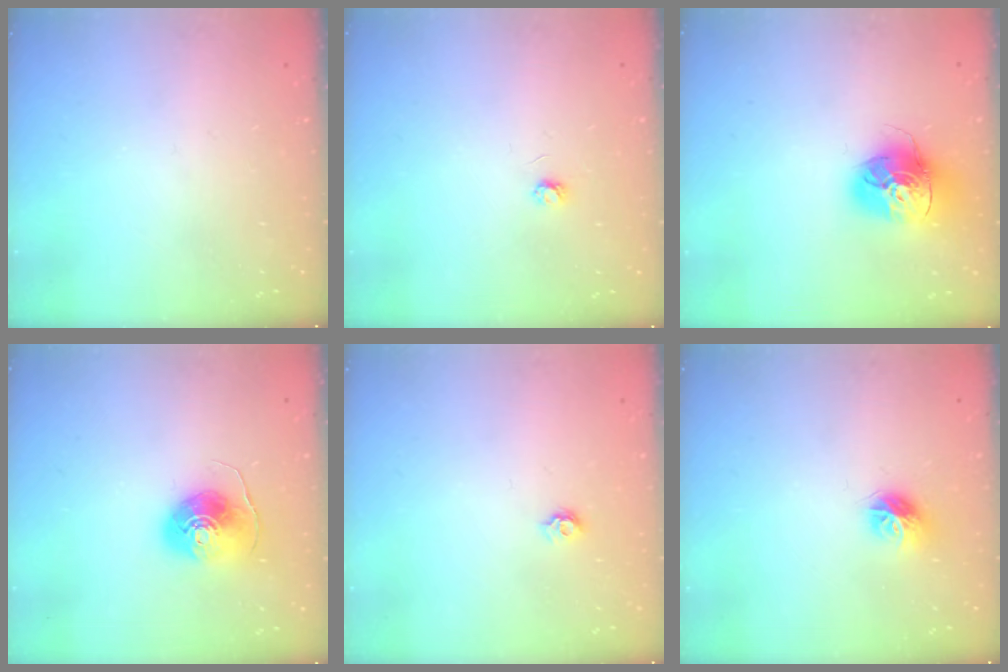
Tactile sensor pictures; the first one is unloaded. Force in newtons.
{"total": 2.9, "press": 2.9, "slide": 0.3}
{"total": 16.6, "press": 16.6, "slide": 1.6}
{"total": 8.1, "press": 8.1, "slide": 0.3}
{"total": 4.6, "press": 4.6, "slide": 0.6}
{"total": 8.8, "press": 8.8, "slide": 0.4}